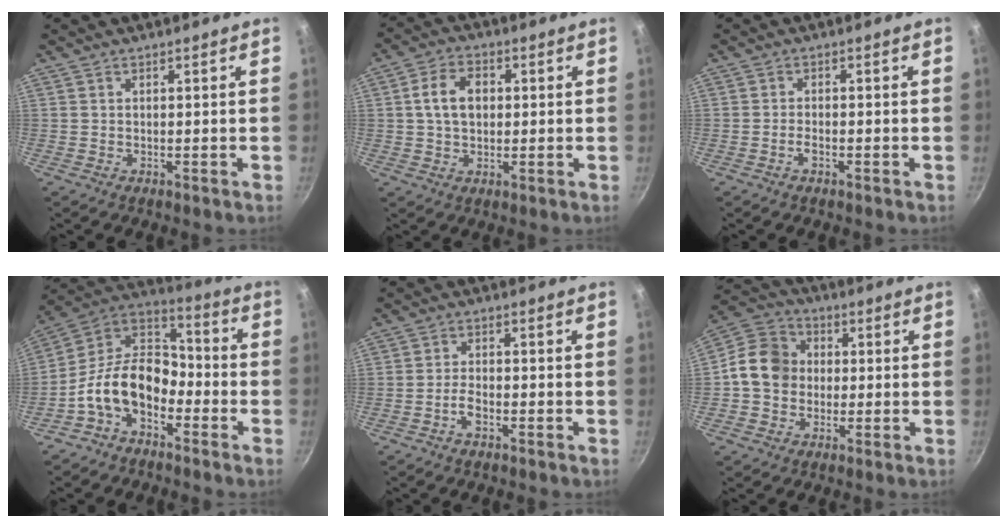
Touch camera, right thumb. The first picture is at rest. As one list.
[{"total": 7.5, "force": [0.9, 5.4, 5.1], "torque": [-0.075, 0.012, 0.011]}, {"total": 1.6, "force": [-0.9, 0.7, 1.2], "torque": [-0.027, 0.010, -0.020]}, {"total": 15.0, "force": [-5.9, 9.8, 9.7], "torque": [-0.143, 0.073, -0.138]}, {"total": 2.9, "force": [-1.6, 1.3, 2.1], "torque": [-0.042, 0.017, -0.033]}, {"total": 11.2, "force": [-0.2, 9.6, 5.7], "torque": [-0.071, 0.025, -0.027]}]